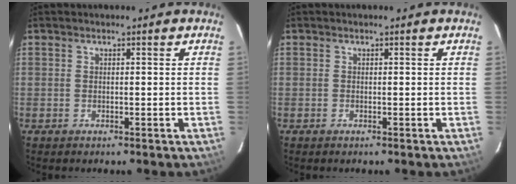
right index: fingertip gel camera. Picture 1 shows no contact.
{"total": 0.0}